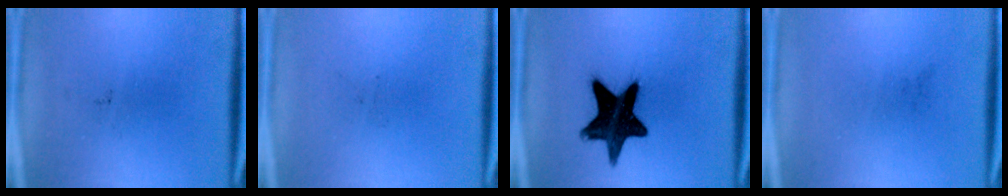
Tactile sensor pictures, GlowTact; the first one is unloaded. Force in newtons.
{"total": 0.0}
{"total": 15.7}
{"total": 0.0}